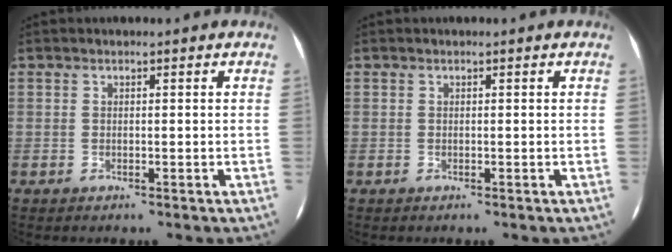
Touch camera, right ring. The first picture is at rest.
{"total": 0.0}